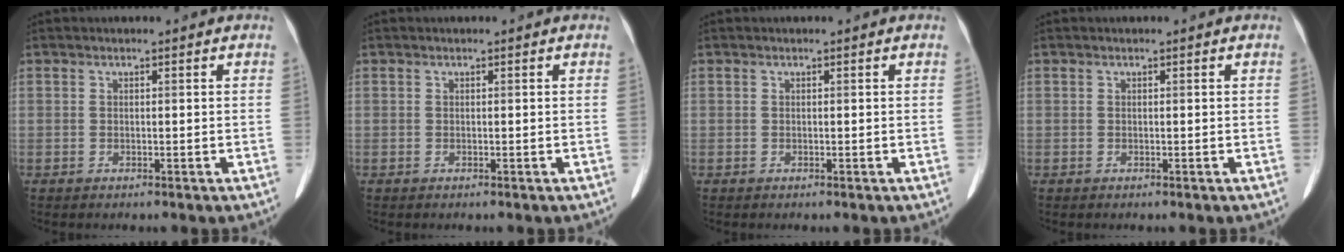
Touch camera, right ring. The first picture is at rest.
{"total": 0.0}
{"total": 0.0}
{"total": 0.0}